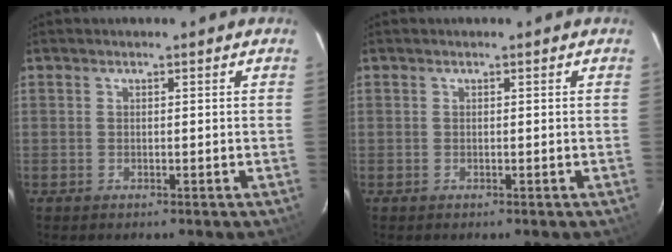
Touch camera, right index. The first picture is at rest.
{"total": 0.0}